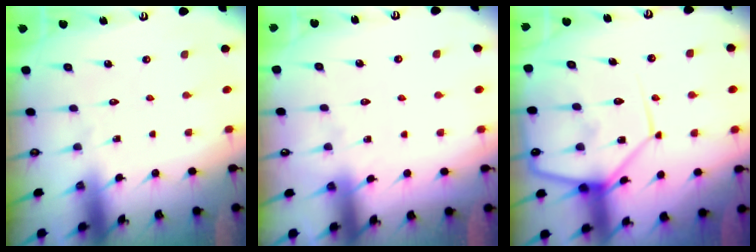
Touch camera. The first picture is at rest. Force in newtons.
{"total": 4.5, "press": 4.5, "slide": 0.7}
{"total": 15.5, "press": 15.4, "slide": 1.5}